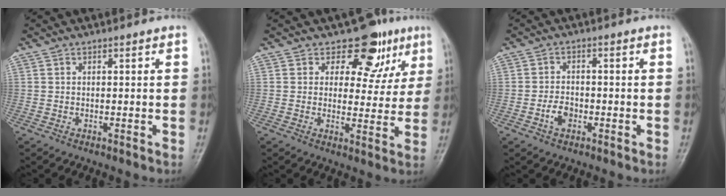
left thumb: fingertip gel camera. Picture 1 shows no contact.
{"total": 9.4, "force": [5.4, 6.6, 3.9], "torque": [0.000, -0.020, 0.065]}
{"total": 3.6, "force": [-1.5, 2.4, 2.2], "torque": [-0.032, 0.012, -0.030]}